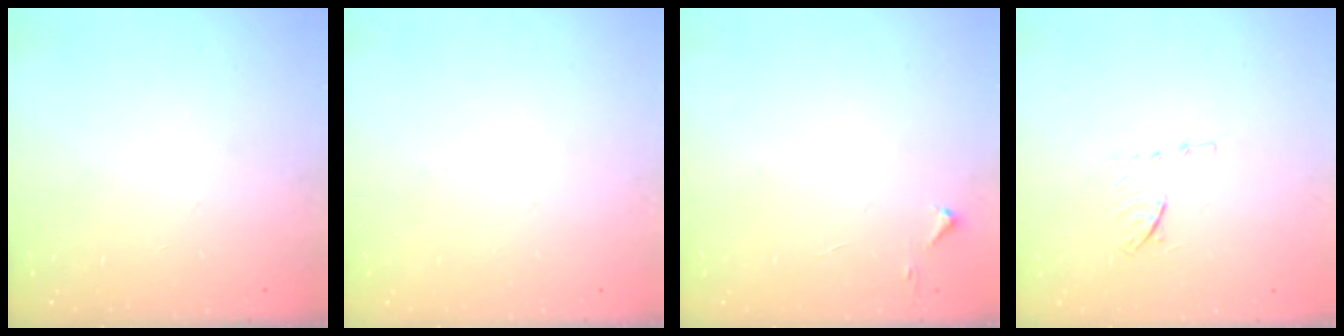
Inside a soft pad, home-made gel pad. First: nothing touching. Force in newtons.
{"total": 0.0}
{"total": 2.8, "press": 2.8, "slide": 0.4}
{"total": 6.2, "press": 6.1, "slide": 1.0}